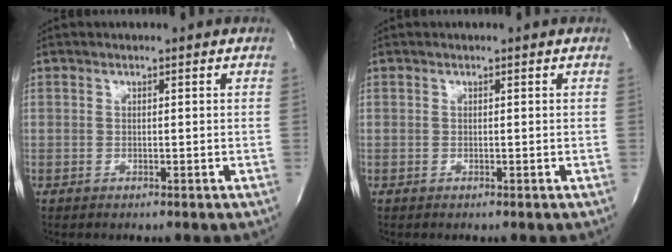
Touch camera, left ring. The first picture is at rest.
{"total": 0.0}